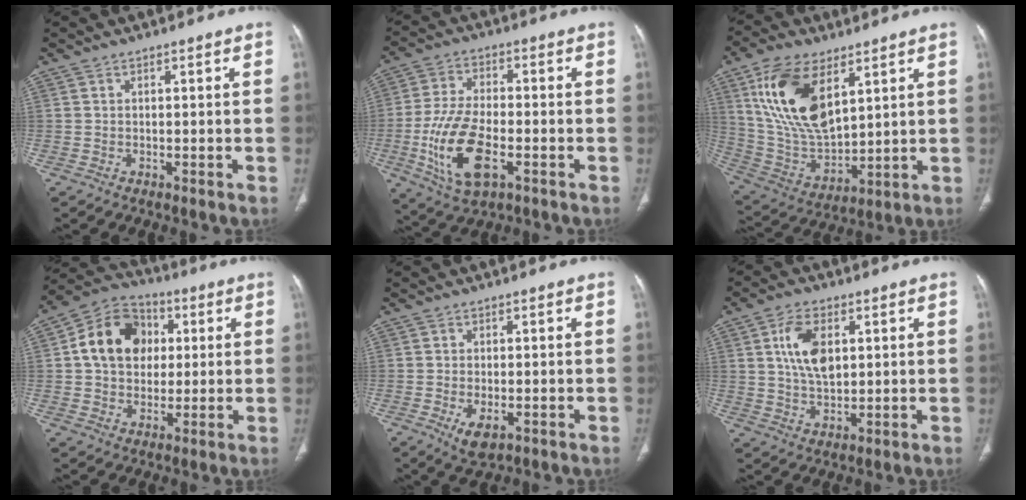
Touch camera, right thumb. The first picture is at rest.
{"total": 14.7, "force": [-4.3, 7.0, 12.1], "torque": [-0.243, 0.006, -0.073]}
{"total": 19.0, "force": [8.2, 9.7, 14.1], "torque": [-0.252, -0.031, 0.168]}
{"total": 14.2, "force": [2.4, 11.3, 8.2], "torque": [-0.115, 0.015, 0.032]}
{"total": 4.3, "force": [-1.5, 2.1, 3.4], "torque": [-0.062, -0.006, -0.016]}
{"total": 9.3, "force": [2.5, 5.3, 7.2], "torque": [-0.125, -0.008, 0.051]}